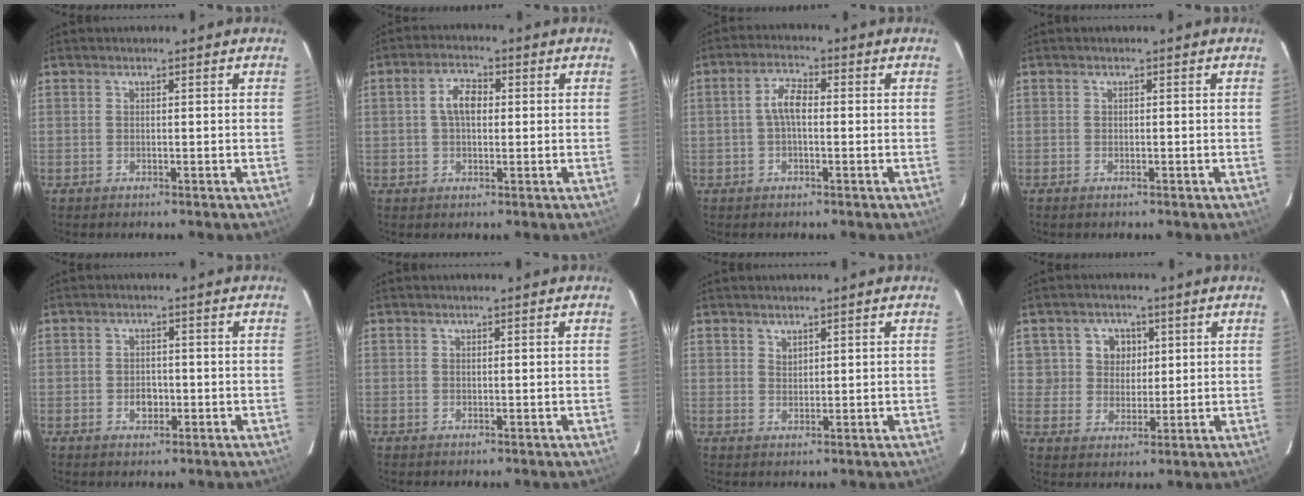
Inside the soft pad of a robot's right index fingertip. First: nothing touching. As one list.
[{"total": 4.8, "force": [0.6, 2.8, 3.9], "torque": [-0.074, 0.014, 0.011]}, {"total": 4.1, "force": [-0.2, 1.8, 3.7], "torque": [-0.076, 0.013, -0.005]}, {"total": 0.7, "force": [-0.5, 0.4, 0.3], "torque": [-0.006, -0.003, -0.010]}, {"total": 2.7, "force": [-0.8, 2.2, 1.4], "torque": [-0.025, 0.004, -0.010]}, {"total": 0.0}, {"total": 1.6, "force": [1.3, 0.9, 0.2], "torque": [0.001, 0.001, 0.025]}, {"total": 6.1, "force": [1.9, 5.8, 1.0], "torque": [-0.014, 0.021, 0.039]}]